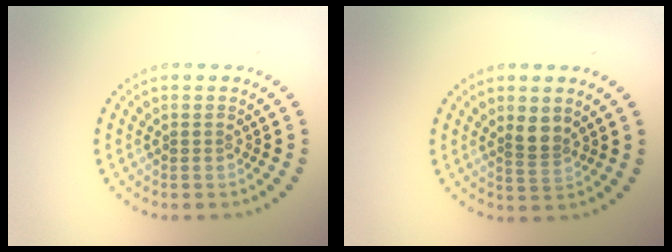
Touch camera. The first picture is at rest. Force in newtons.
{"total": 2.0, "press": 1.7, "slide": 1.0}